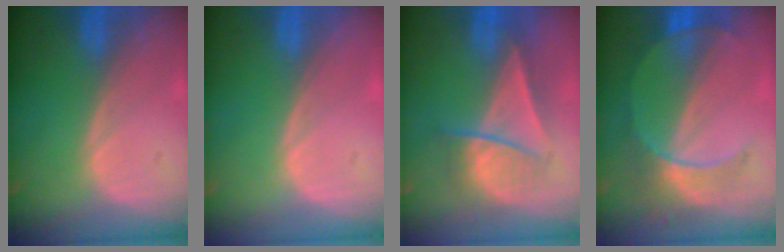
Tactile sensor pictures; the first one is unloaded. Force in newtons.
{"total": 0.0}
{"total": 6.6, "press": 6.6, "slide": 0.5}
{"total": 7.6, "press": 6.8, "slide": 3.5}